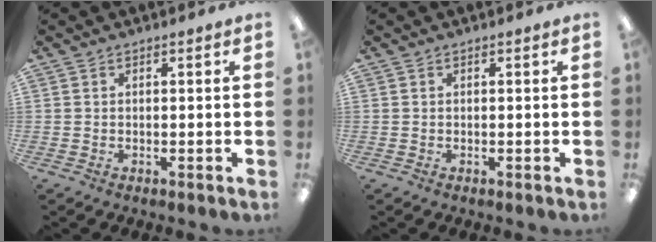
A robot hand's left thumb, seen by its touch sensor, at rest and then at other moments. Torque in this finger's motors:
{"motor_torque": [0.03, 0.00, 0.02, 0.15, 0.00]}